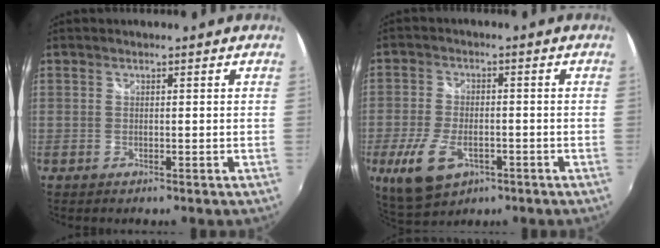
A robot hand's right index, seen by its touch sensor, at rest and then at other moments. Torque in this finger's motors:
{"motor_torque": [0.86, -0.78, 0.51, 0.12]}